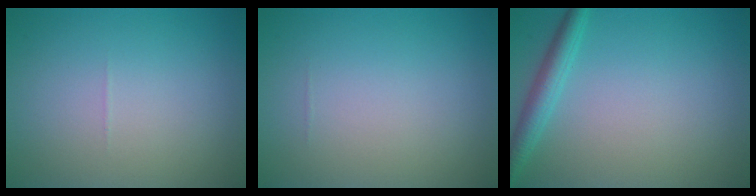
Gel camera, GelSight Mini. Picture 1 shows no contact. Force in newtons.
{"total": 0.0}
{"total": 2.5, "press": 2.5, "slide": 0.1}